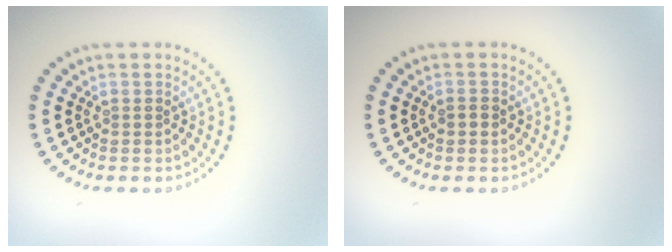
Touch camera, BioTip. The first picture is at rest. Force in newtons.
{"total": 1.0, "press": 0.9, "slide": 0.2}